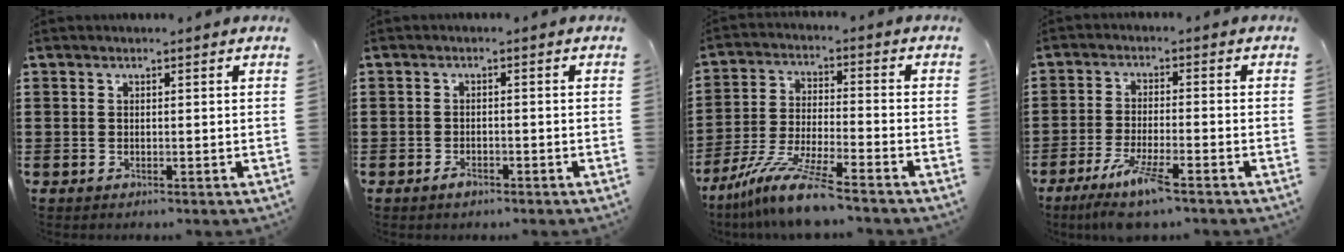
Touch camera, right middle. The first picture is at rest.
{"total": 1.5, "force": [-1.2, 0.6, 0.7], "torque": [-0.016, -0.004, -0.022]}
{"total": 10.5, "force": [-8.7, 0.1, 5.8], "torque": [-0.121, -0.002, -0.173]}
{"total": 6.6, "force": [-4.7, 0.5, 4.6], "torque": [-0.090, -0.015, -0.085]}